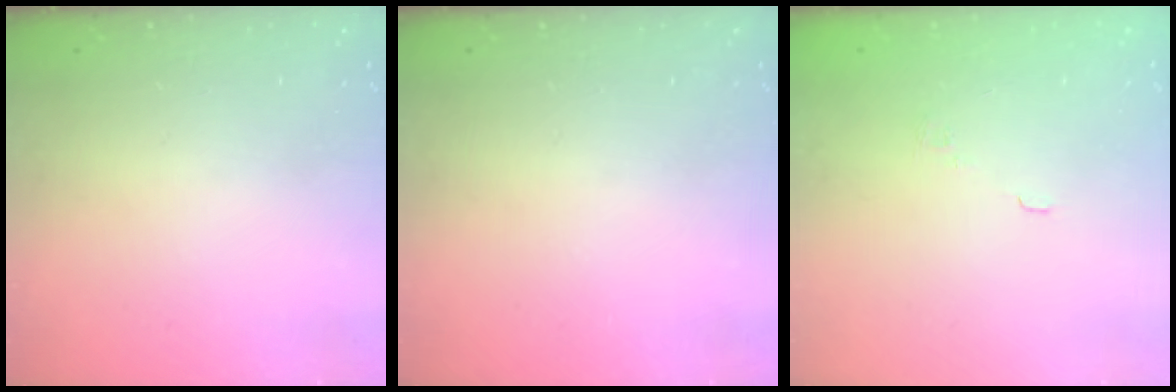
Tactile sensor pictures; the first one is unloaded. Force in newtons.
{"total": 0.0}
{"total": 1.8, "press": 1.3, "slide": 1.2}